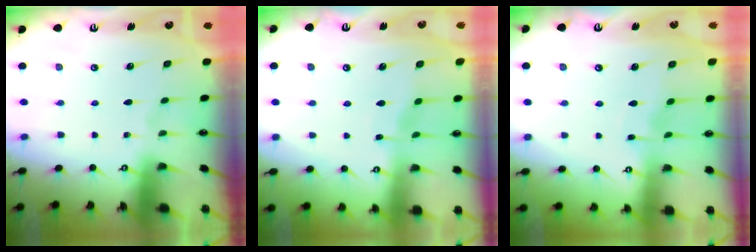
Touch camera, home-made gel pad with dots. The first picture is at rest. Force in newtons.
{"total": 4.3, "press": 4.3, "slide": 0.4}
{"total": 2.9, "press": 2.9, "slide": 0.2}